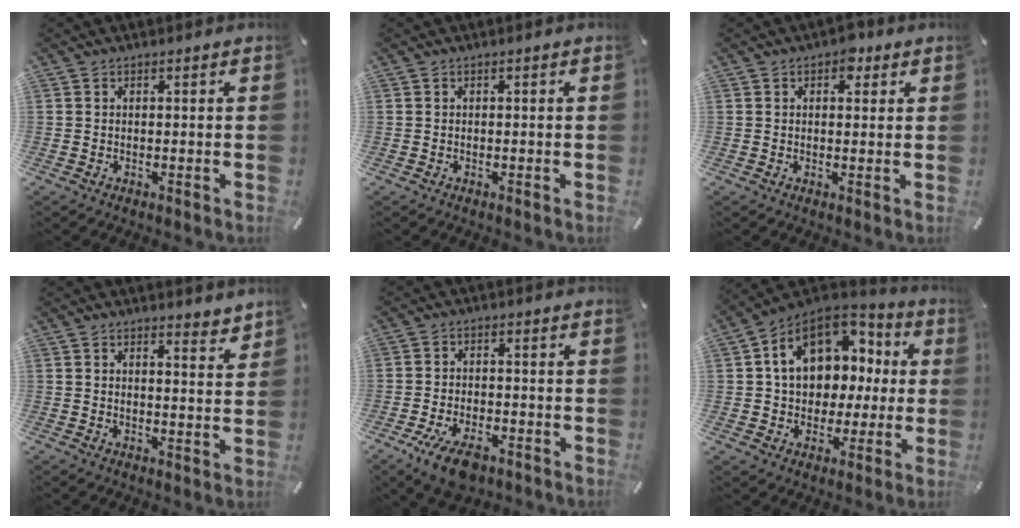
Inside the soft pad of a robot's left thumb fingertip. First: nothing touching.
{"total": 0.0}
{"total": 3.4, "force": [1.7, 2.2, 2.0], "torque": [-0.013, -0.006, 0.022]}
{"total": 3.4, "force": [3.3, 0.9, 0.5], "torque": [-0.003, -0.026, 0.058]}
{"total": 7.0, "force": [-3.9, 3.8, 4.4], "torque": [-0.099, 0.012, -0.073]}
{"total": 15.7, "force": [3.7, 12.3, 9.1], "torque": [-0.152, -0.007, 0.071]}